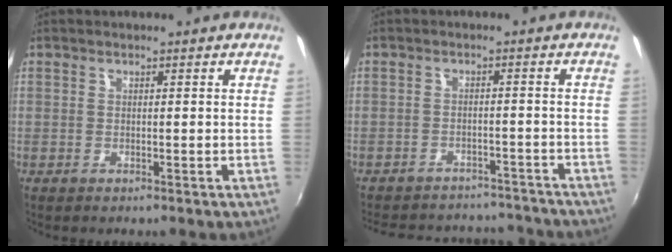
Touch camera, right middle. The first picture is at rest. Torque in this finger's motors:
{"motor_torque": [0.92, -1.22, 0.30, 0.10]}